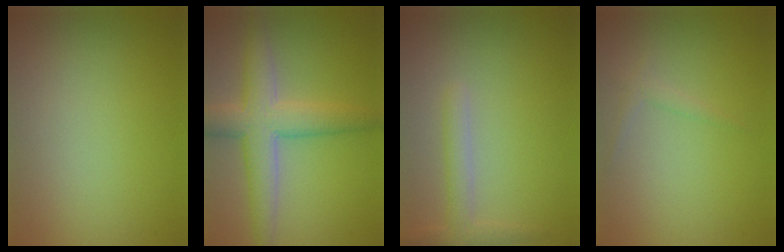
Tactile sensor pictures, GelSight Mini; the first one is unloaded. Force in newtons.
{"total": 5.7, "press": 5.7, "slide": 0.1}
{"total": 1.9, "press": 1.9, "slide": 0.1}
{"total": 0.9, "press": 0.9, "slide": 0.1}